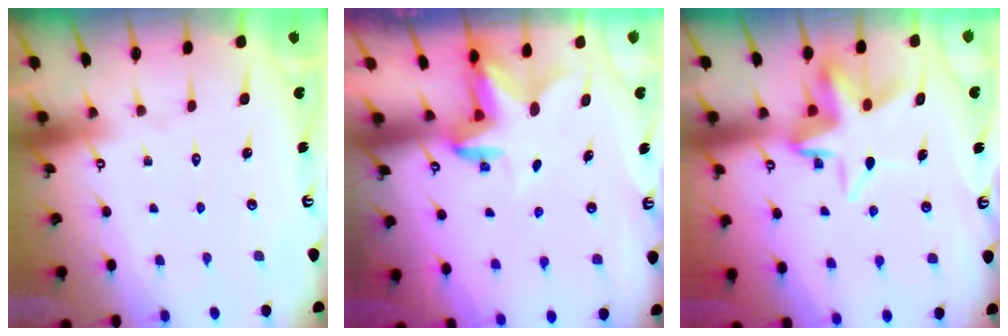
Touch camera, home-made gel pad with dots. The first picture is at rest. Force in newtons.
{"total": 2.8, "press": 2.7, "slide": 0.5}
{"total": 7.7, "press": 7.2, "slide": 2.8}